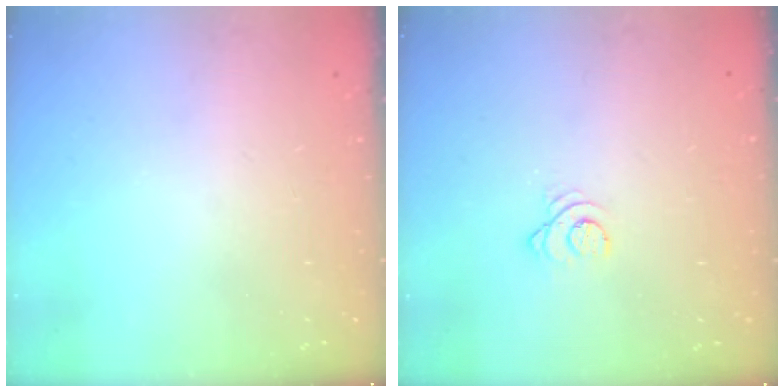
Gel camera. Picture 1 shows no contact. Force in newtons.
{"total": 2.5, "press": 2.5, "slide": 0.2}